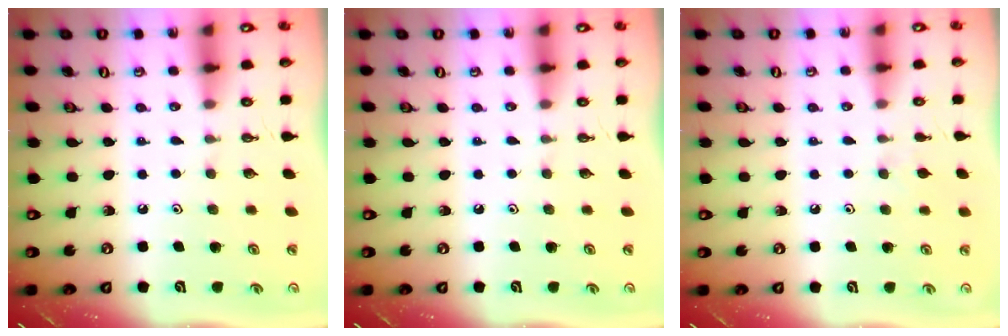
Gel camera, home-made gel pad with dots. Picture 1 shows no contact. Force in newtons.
{"total": 0.0}
{"total": 4.5, "press": 4.4, "slide": 0.6}